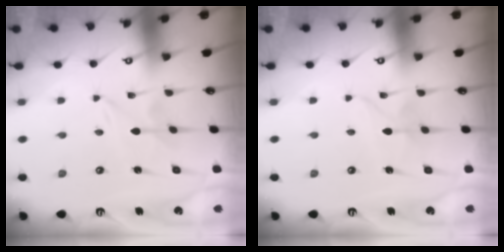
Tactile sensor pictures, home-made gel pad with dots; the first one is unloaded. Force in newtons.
{"total": 2.9, "press": 2.9, "slide": 0.3}